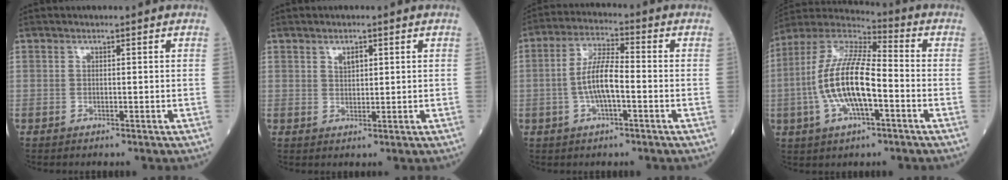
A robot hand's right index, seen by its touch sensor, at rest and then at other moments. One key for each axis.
{"total": 1.9, "fx": 0.9, "fy": 0.9, "fz": 1.4, "tx": -0.028, "ty": 0.001, "tz": 0.019}
{"total": 7.5, "fx": -1.4, "fy": 1.8, "fz": 7.2, "tx": -0.149, "ty": 0.011, "tz": -0.031}
{"total": 15.0, "fx": -2.8, "fy": 4.2, "fz": 14.1, "tx": -0.296, "ty": 0.009, "tz": -0.055}